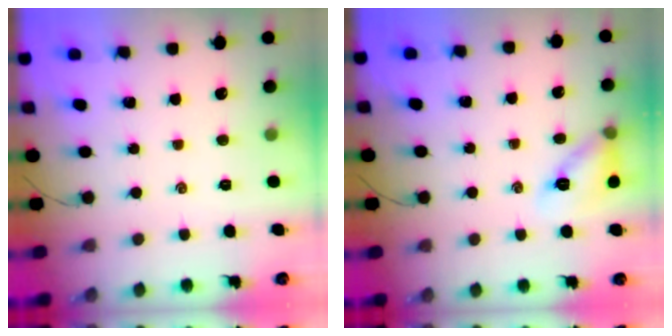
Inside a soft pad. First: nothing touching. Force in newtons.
{"total": 11.1, "press": 10.8, "slide": 2.7}